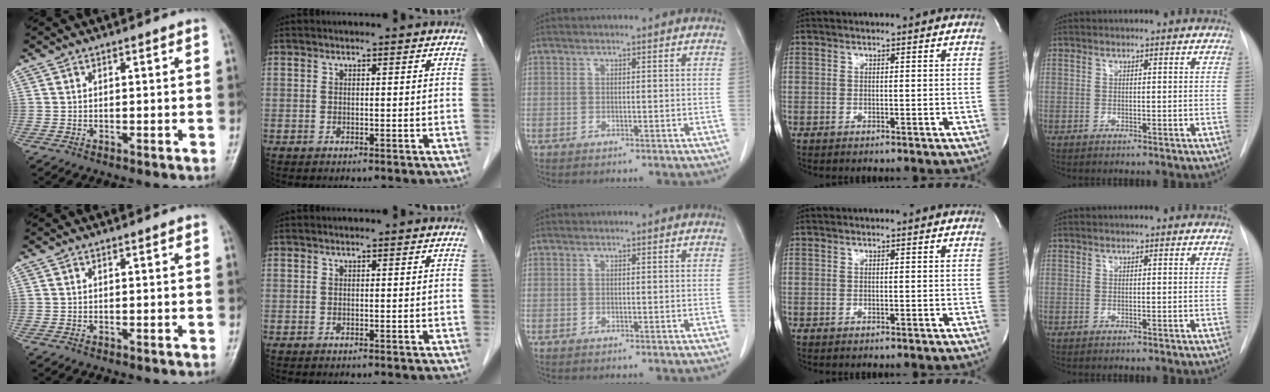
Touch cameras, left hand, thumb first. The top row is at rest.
{}